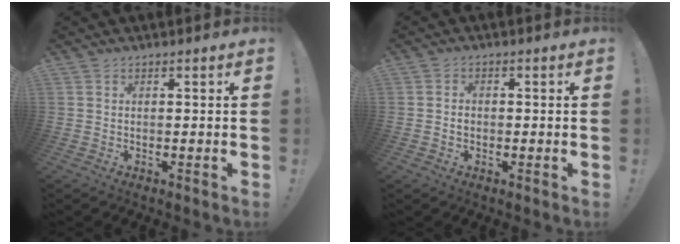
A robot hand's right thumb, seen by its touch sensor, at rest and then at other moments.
{"total": 1.7, "force": [-0.5, 1.4, 0.9], "torque": [-0.010, 0.004, -0.011]}